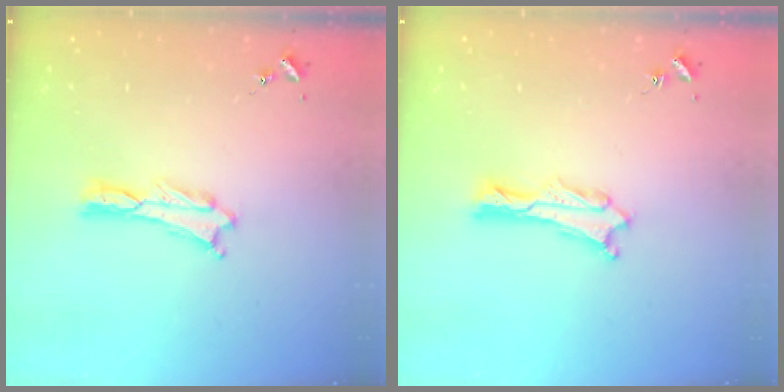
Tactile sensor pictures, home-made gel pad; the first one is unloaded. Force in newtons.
{"total": 0.9, "press": 0.9, "slide": 0.2}